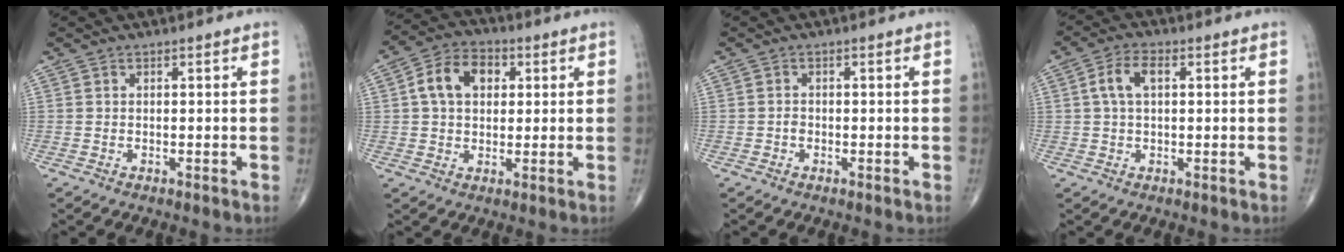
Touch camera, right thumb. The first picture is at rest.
{"total": 9.4, "force": [2.1, 6.7, 6.3], "torque": [-0.095, 0.014, 0.029]}
{"total": 0.5, "force": [-0.3, 0.4, 0.1], "torque": [0.001, 0.002, -0.008]}
{"total": 5.5, "force": [1.3, 2.8, 4.6], "torque": [-0.098, 0.013, 0.023]}